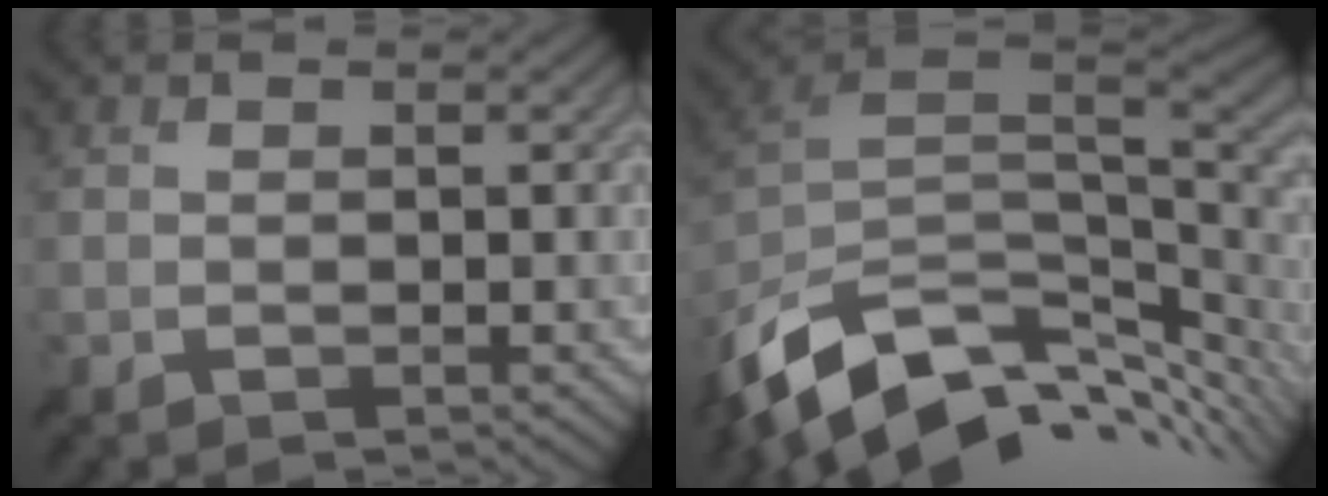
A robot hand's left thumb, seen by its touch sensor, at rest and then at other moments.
{"total": 13.8, "force": [-6.0, 8.0, 9.4], "torque": [-0.211, -0.028, -0.098]}